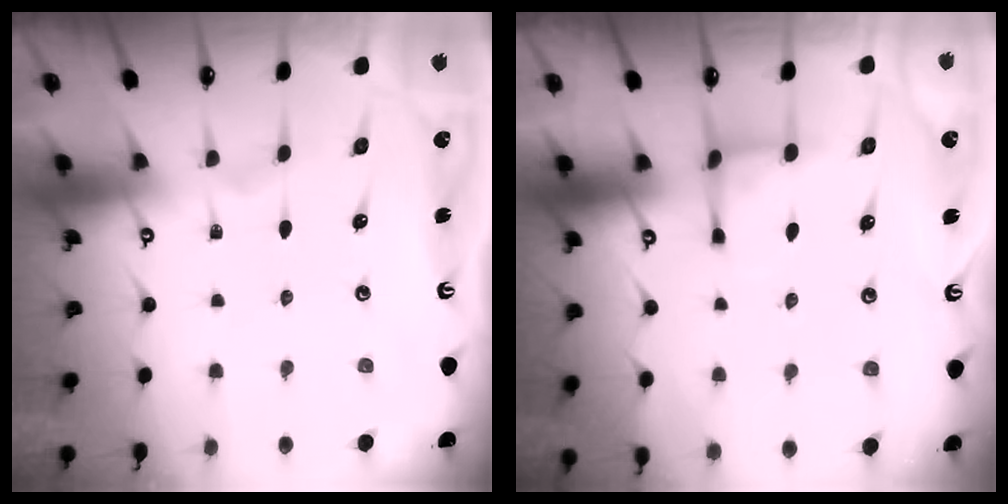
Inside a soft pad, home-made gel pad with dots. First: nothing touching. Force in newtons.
{"total": 2.8, "press": 2.7, "slide": 0.6}